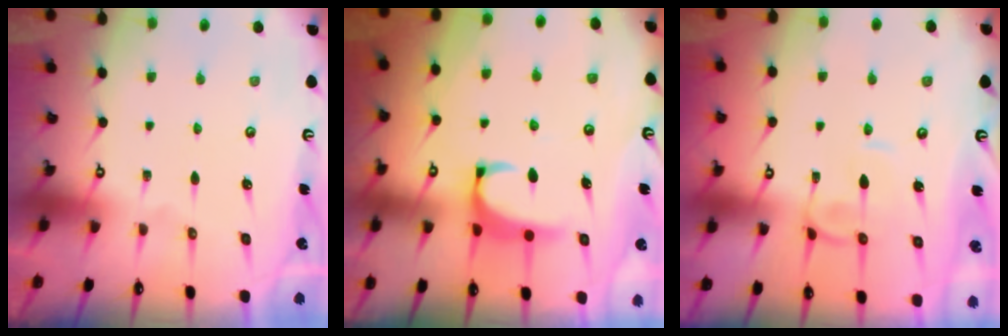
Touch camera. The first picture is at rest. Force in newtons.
{"total": 2.5, "press": 2.4, "slide": 0.8}
{"total": 0.9, "press": 0.8, "slide": 0.4}